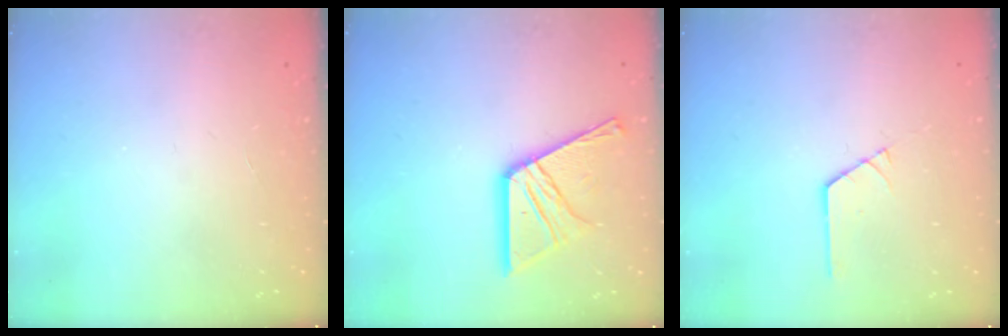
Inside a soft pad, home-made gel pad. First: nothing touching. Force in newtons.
{"total": 16.1, "press": 16.1, "slide": 1.5}
{"total": 1.2, "press": 1.2, "slide": 0.1}